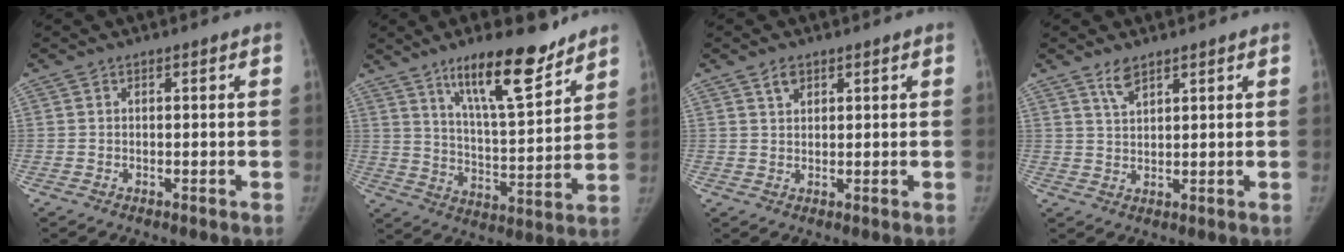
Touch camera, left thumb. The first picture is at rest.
{"total": 15.8, "force": [11.0, 3.9, 10.6], "torque": [-0.146, -0.075, 0.187]}
{"total": 2.2, "force": [1.5, 1.3, 1.0], "torque": [-0.011, -0.007, 0.029]}
{"total": 3.2, "force": [2.5, 1.1, 1.8], "torque": [-0.031, -0.010, 0.053]}